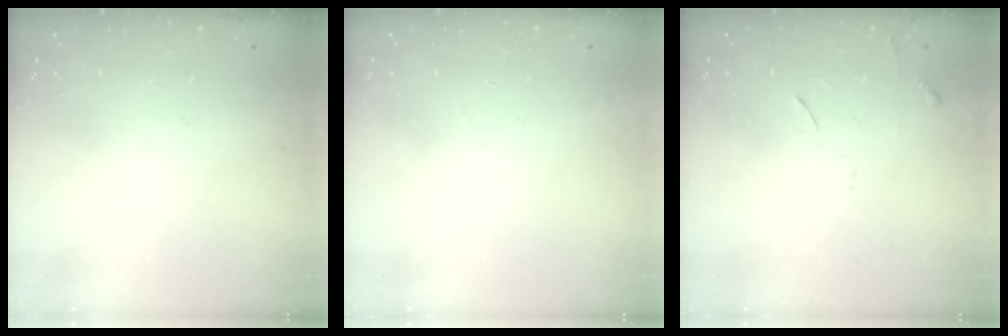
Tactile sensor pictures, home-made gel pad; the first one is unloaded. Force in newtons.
{"total": 4.5, "press": 4.4, "slide": 0.6}
{"total": 5.4, "press": 5.4, "slide": 0.7}